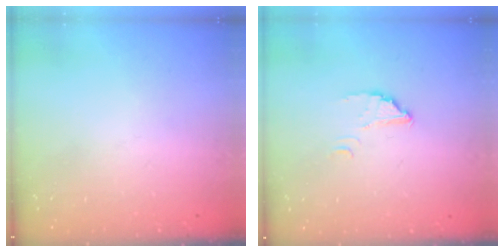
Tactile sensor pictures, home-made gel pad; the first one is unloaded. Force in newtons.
{"total": 2.8, "press": 2.8, "slide": 0.1}